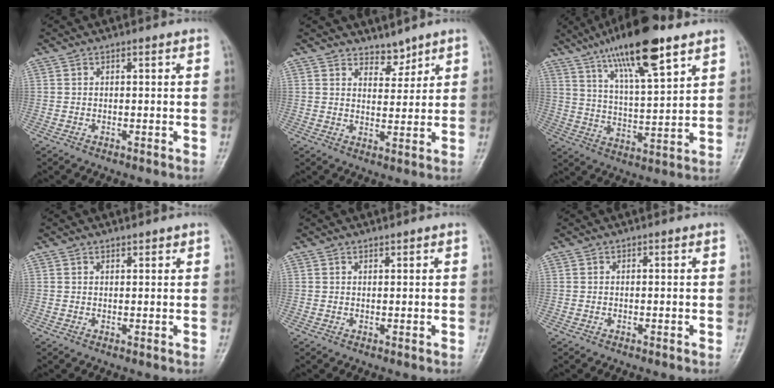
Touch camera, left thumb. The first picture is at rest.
{"total": 3.7, "force": [3.2, 1.7, 0.6], "torque": [0.012, -0.027, 0.054]}
{"total": 17.4, "force": [11.0, 4.1, 12.9], "torque": [-0.204, -0.041, 0.194]}
{"total": 1.0, "force": [0.9, 0.4, 0.3], "torque": [-0.002, -0.006, 0.013]}
{"total": 0.6, "force": [0.6, 0.1, 0.2], "torque": [-0.004, -0.005, 0.010]}
{"total": 0.0}